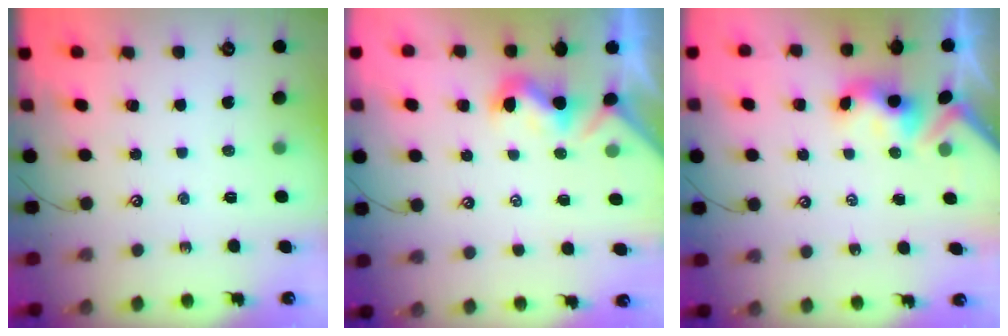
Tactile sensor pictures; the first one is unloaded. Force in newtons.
{"total": 1.5, "press": 1.4, "slide": 0.5}
{"total": 3.6, "press": 3.6, "slide": 0.4}